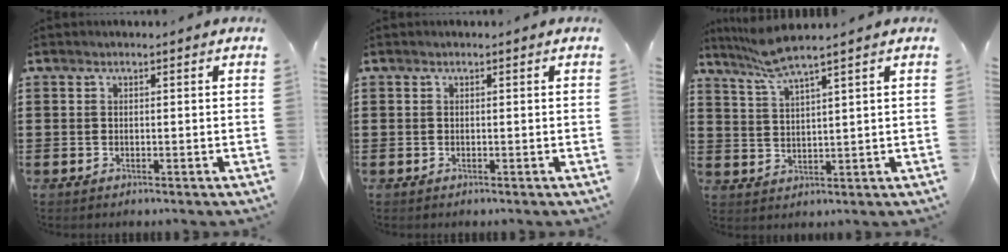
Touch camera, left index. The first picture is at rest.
{"total": 0.0}
{"total": 5.4, "force": [4.4, -0.1, 3.2], "torque": [-0.076, -0.007, 0.078]}